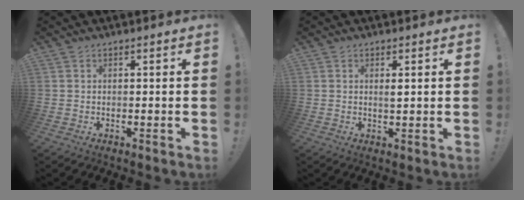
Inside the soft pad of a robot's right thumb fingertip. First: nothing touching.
{"total": 1.5, "force": [0.4, 0.3, 1.4], "torque": [-0.018, -0.006, 0.005]}